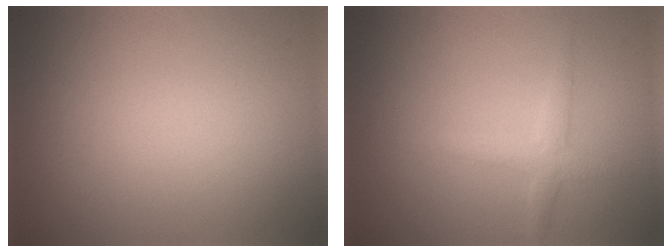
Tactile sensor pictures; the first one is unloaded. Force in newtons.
{"total": 1.9, "press": 1.9, "slide": 0.0}